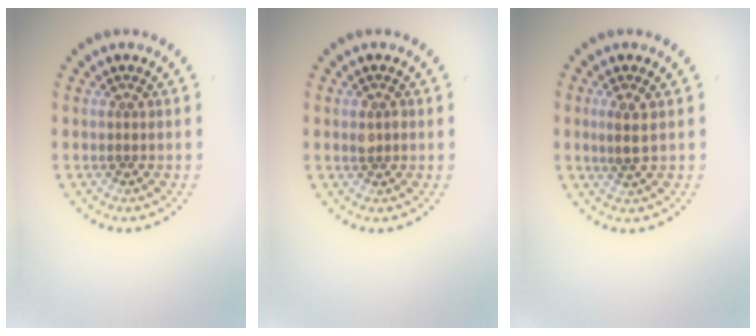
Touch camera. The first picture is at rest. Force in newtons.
{"total": 1.2, "press": 1.2, "slide": 0.1}
{"total": 1.9, "press": 1.7, "slide": 0.8}